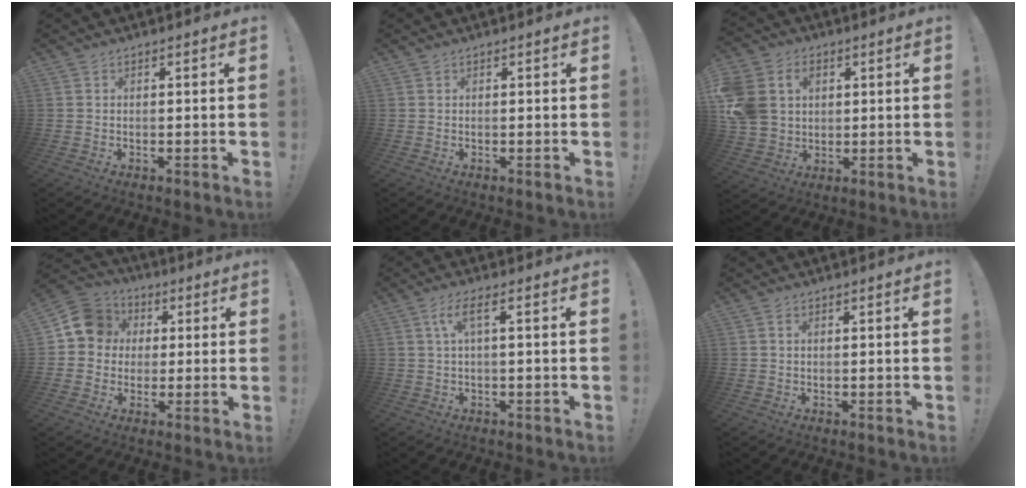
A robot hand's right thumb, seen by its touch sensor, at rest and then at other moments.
{"total": 0.0}
{"total": 13.5, "force": [3.1, 11.0, 7.2], "torque": [-0.152, -0.003, 0.063]}
{"total": 11.9, "force": [2.2, 10.7, 4.6], "torque": [-0.064, 0.004, 0.046]}
{"total": 5.4, "force": [1.1, 0.9, 5.2], "torque": [-0.111, 0.002, 0.016]}
{"total": 0.7, "force": [0.2, 0.3, 0.6], "torque": [-0.015, 0.003, 0.003]}